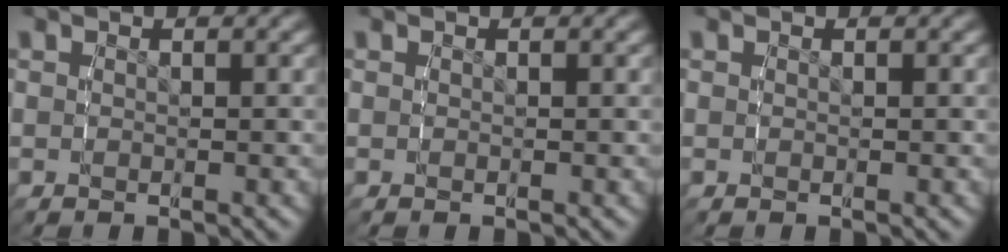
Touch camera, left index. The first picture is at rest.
{"total": 0.0}
{"total": 0.0}